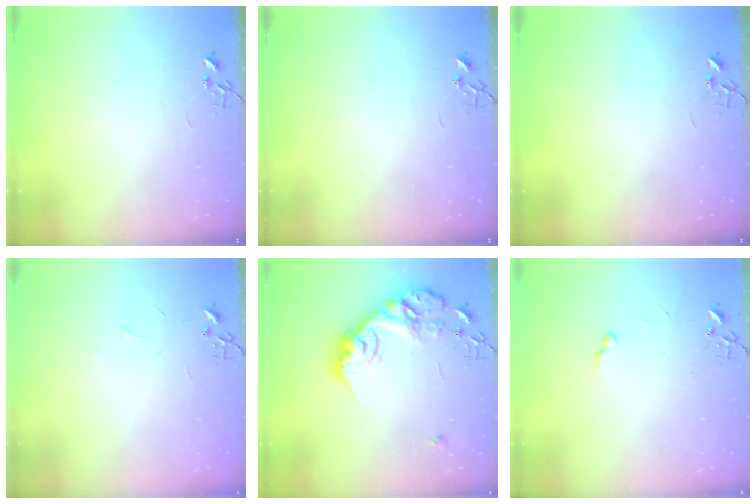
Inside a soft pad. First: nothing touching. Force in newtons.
{"total": 0.0}
{"total": 0.0}
{"total": 3.6, "press": 3.6, "slide": 0.5}
{"total": 19.5, "press": 19.5, "slide": 1.3}
{"total": 4.3, "press": 4.2, "slide": 0.6}